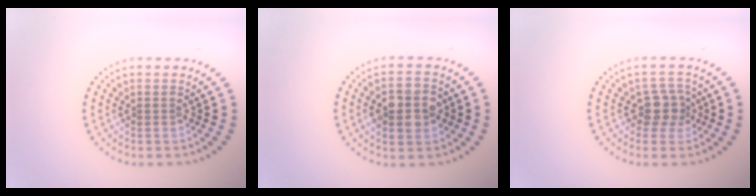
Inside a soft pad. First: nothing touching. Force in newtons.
{"total": 4.5, "press": 4.5, "slide": 0.2}
{"total": 2.6, "press": 2.1, "slide": 1.5}